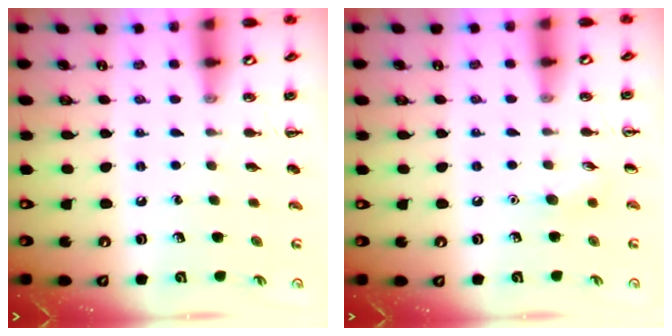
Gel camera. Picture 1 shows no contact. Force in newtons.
{"total": 5.4, "press": 5.1, "slide": 1.7}